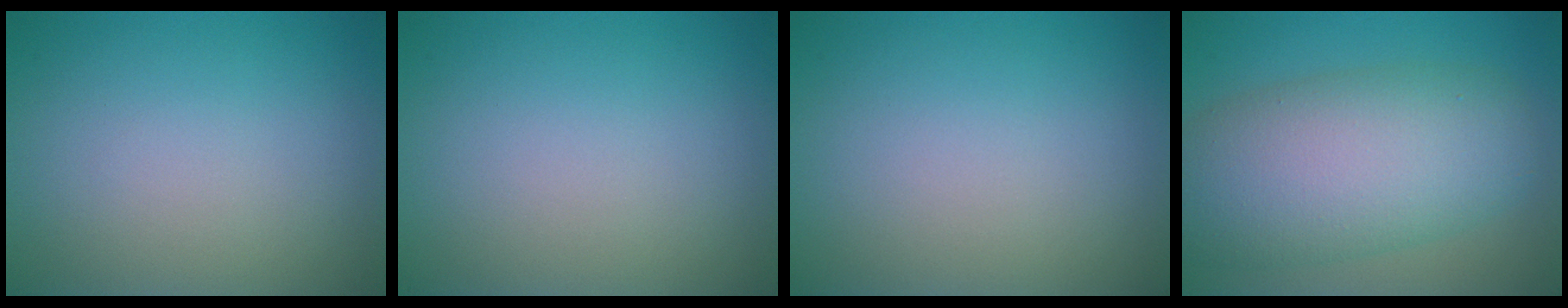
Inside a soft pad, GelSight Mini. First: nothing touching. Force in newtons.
{"total": 0.0}
{"total": 0.0}
{"total": 10.2, "press": 10.1, "slide": 0.2}